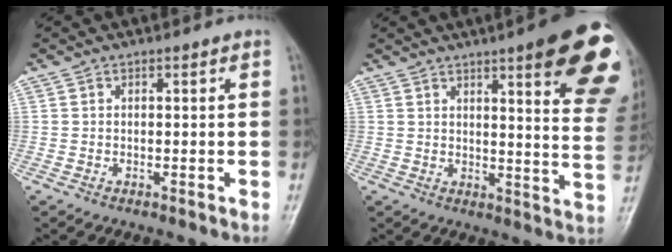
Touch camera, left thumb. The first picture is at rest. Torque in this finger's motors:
{"motor_torque": [2.81, 2.20, 1.86, -0.91, 0.08]}